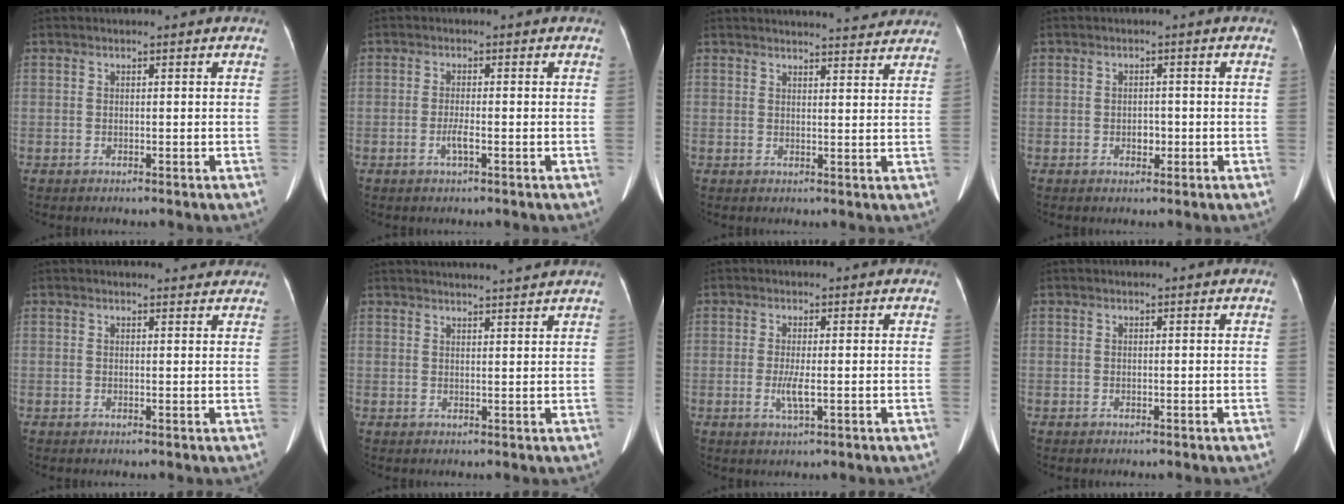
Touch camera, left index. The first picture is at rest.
{"total": 1.8, "force": [-0.8, 0.1, 1.7], "torque": [-0.034, -0.004, -0.014]}
{"total": 11.5, "force": [11.0, 1.4, 3.0], "torque": [-0.028, 0.002, 0.118]}
{"total": 1.7, "force": [-0.6, 1.1, 1.1], "torque": [-0.018, 0.001, -0.005]}
{"total": 3.7, "force": [3.5, 1.1, 0.6], "torque": [-0.003, 0.002, 0.029]}
{"total": 8.1, "force": [7.8, -0.7, 2.3], "torque": [-0.032, 0.015, 0.093]}
{"total": 2.8, "force": [-0.5, 0.3, 2.8], "torque": [-0.057, -0.007, -0.006]}
{"total": 0.0}